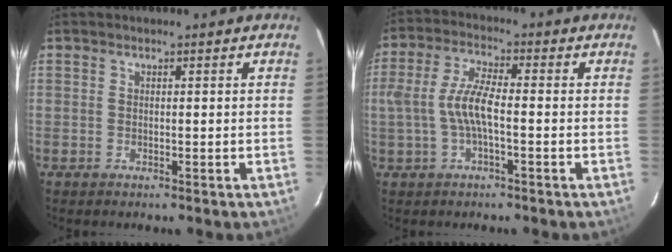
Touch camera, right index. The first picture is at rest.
{"total": 7.8, "force": [-1.3, 2.2, 7.4], "torque": [-0.154, 0.008, -0.024]}